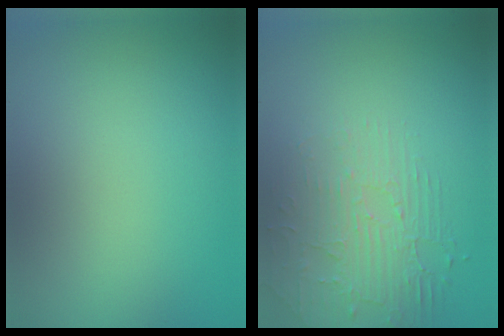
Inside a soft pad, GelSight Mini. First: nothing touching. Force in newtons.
{"total": 2.2, "press": 1.7, "slide": 1.5}